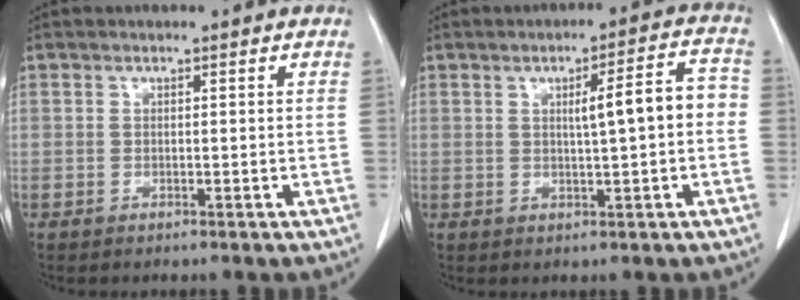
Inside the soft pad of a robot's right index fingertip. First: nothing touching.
{"total": 6.8, "force": [0.2, 0.7, 6.7], "torque": [-0.095, 0.020, 0.001]}